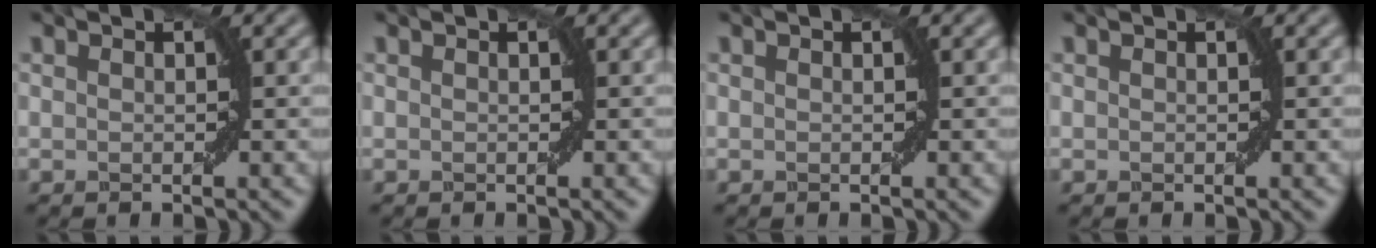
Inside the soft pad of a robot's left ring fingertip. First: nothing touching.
{"total": 0.0}
{"total": 0.0}
{"total": 0.0}